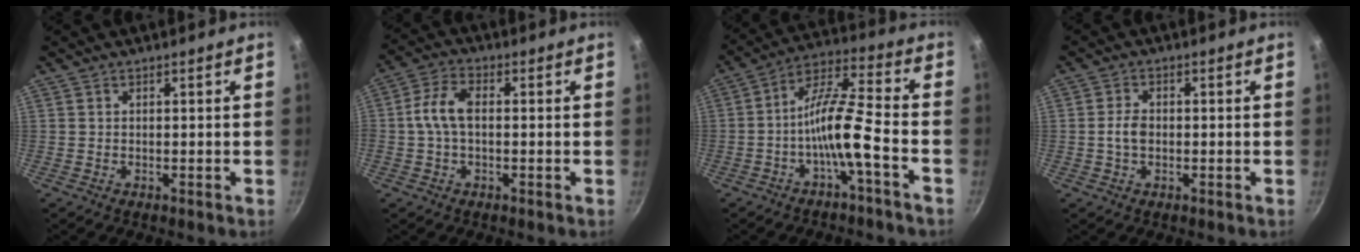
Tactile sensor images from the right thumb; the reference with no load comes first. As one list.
[{"total": 6.7, "force": [0.0, 3.8, 5.5], "torque": [-0.115, 0.026, -0.008]}, {"total": 10.8, "force": [-4.3, 1.9, 9.8], "torque": [-0.186, 0.046, -0.081]}, {"total": 3.3, "force": [-0.4, 2.2, 2.4], "torque": [-0.044, 0.012, -0.010]}]